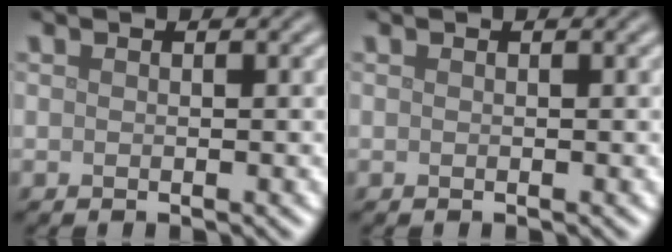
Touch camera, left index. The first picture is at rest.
{"total": 0.0}